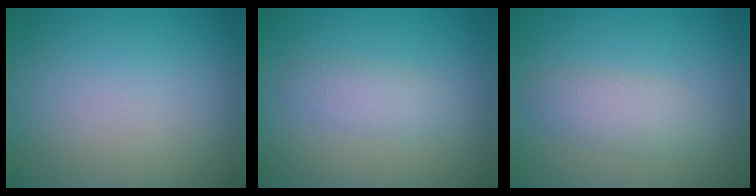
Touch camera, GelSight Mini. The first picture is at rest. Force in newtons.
{"total": 1.8, "press": 1.8, "slide": 0.1}
{"total": 2.6, "press": 2.6, "slide": 0.1}